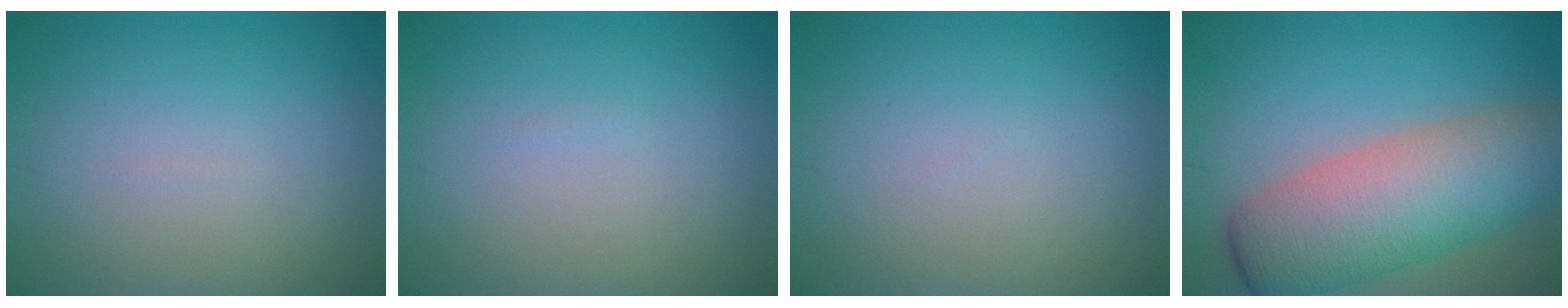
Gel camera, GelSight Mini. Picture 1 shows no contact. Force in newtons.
{"total": 0.0}
{"total": 0.0}
{"total": 9.9, "press": 9.9, "slide": 0.5}